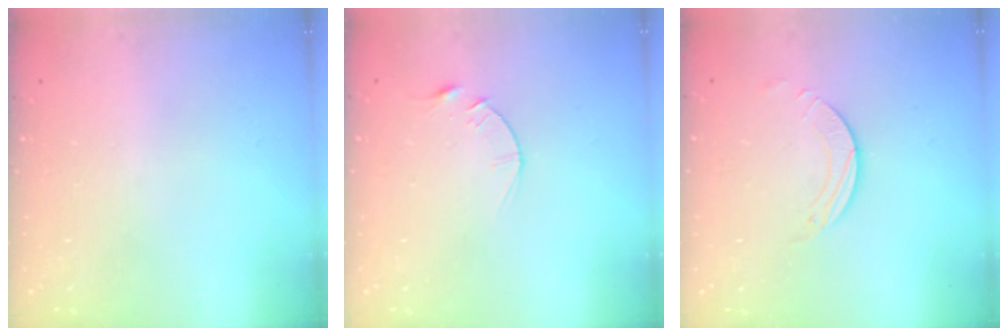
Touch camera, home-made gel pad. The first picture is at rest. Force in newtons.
{"total": 3.1, "press": 3.1, "slide": 0.4}
{"total": 2.0, "press": 2.0, "slide": 0.2}